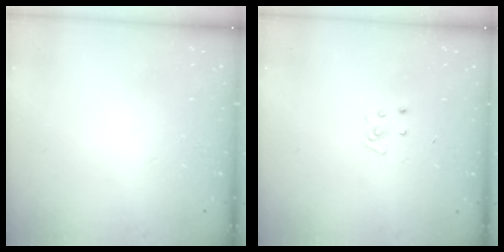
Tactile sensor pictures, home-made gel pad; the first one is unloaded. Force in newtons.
{"total": 2.7, "press": 2.7, "slide": 0.3}